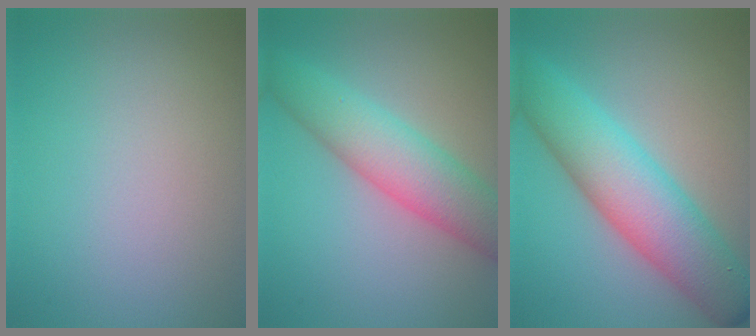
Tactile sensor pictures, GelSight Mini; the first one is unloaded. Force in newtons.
{"total": 6.2, "press": 6.2, "slide": 0.2}
{"total": 8.5, "press": 8.5, "slide": 0.0}